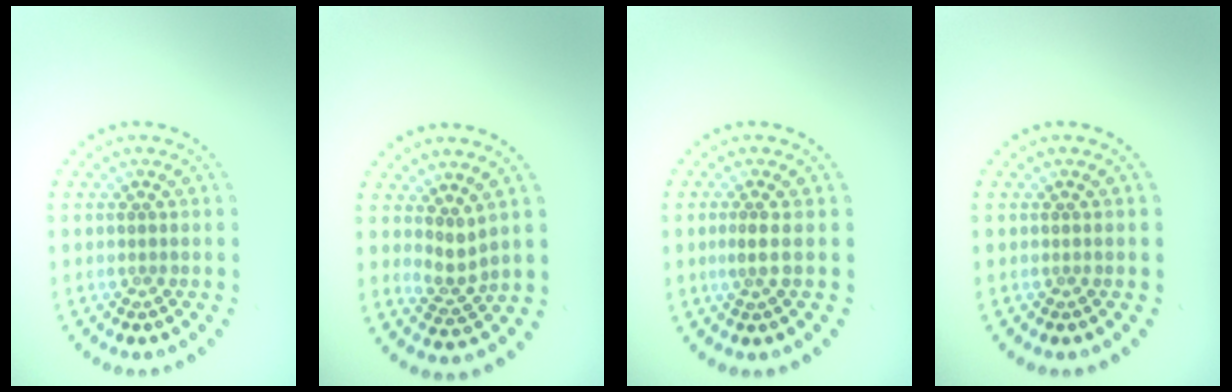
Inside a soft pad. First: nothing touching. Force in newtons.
{"total": 1.9, "press": 1.3, "slide": 1.3}
{"total": 1.2, "press": 0.7, "slide": 1.0}
{"total": 0.0}